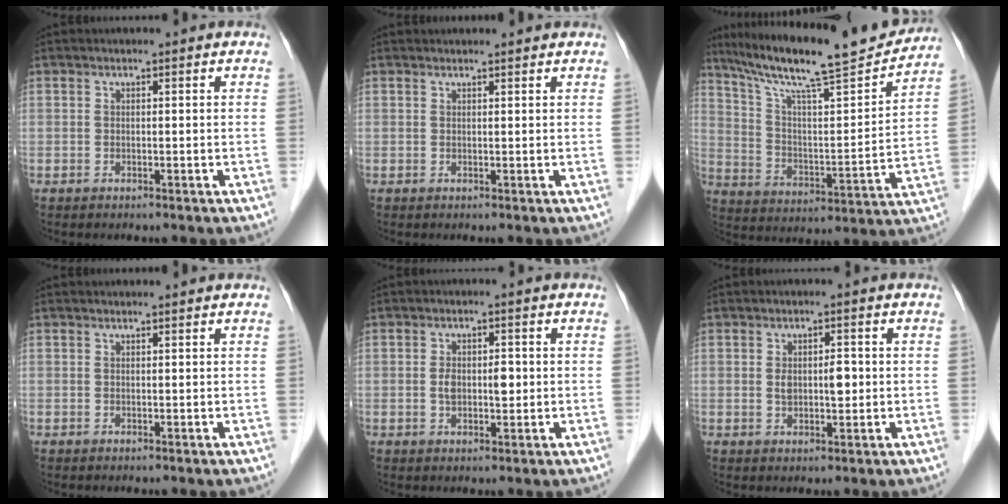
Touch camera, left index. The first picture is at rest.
{"total": 2.4, "force": [2.4, 0.1, 0.4], "torque": [-0.009, 0.013, 0.029]}
{"total": 21.7, "force": [19.0, 1.5, 10.4], "torque": [-0.179, -0.010, 0.292]}
{"total": 0.9, "force": [0.9, 0.0, 0.2], "torque": [-0.008, 0.008, 0.014]}
{"total": 3.7, "force": [-0.1, 1.8, 3.2], "torque": [-0.060, 0.006, 0.003]}
{"total": 3.4, "force": [0.1, 1.4, 3.1], "torque": [-0.053, 0.004, 0.006]}